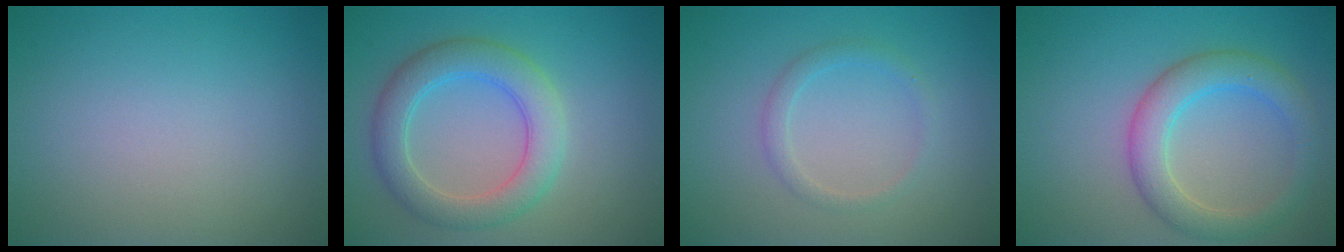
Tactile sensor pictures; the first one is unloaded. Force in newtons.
{"total": 4.9, "press": 4.9, "slide": 0.3}
{"total": 1.5, "press": 1.5, "slide": 0.1}
{"total": 4.4, "press": 4.4, "slide": 0.3}